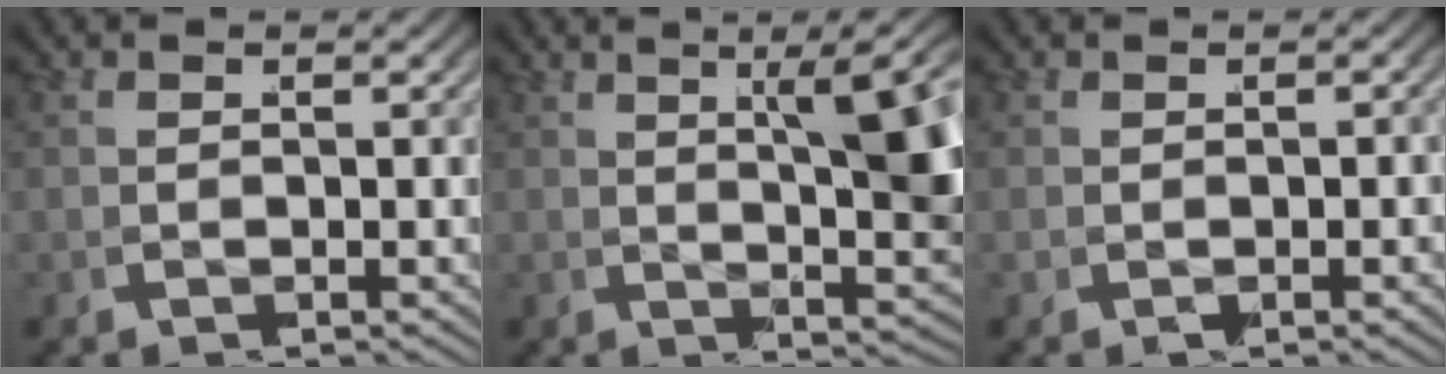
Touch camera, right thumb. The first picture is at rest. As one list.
[{"total": 9.6, "force": [1.9, 3.6, 8.7], "torque": [-0.088, 0.011, 0.029]}, {"total": 0.5, "force": [-0.1, -0.2, 0.5], "torque": [-0.003, 0.001, 0.001]}]